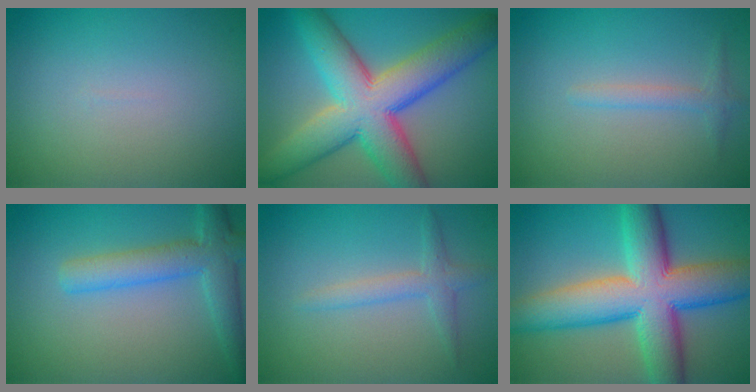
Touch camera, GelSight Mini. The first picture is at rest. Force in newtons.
{"total": 11.4, "press": 11.4, "slide": 0.7}
{"total": 1.4, "press": 1.4, "slide": 0.0}
{"total": 4.7, "press": 4.7, "slide": 0.2}
{"total": 2.0, "press": 2.0, "slide": 0.1}
{"total": 12.2, "press": 12.2, "slide": 0.4}